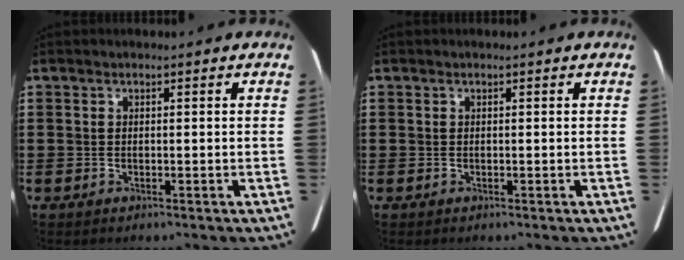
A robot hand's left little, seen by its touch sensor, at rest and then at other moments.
{"total": 0.0}